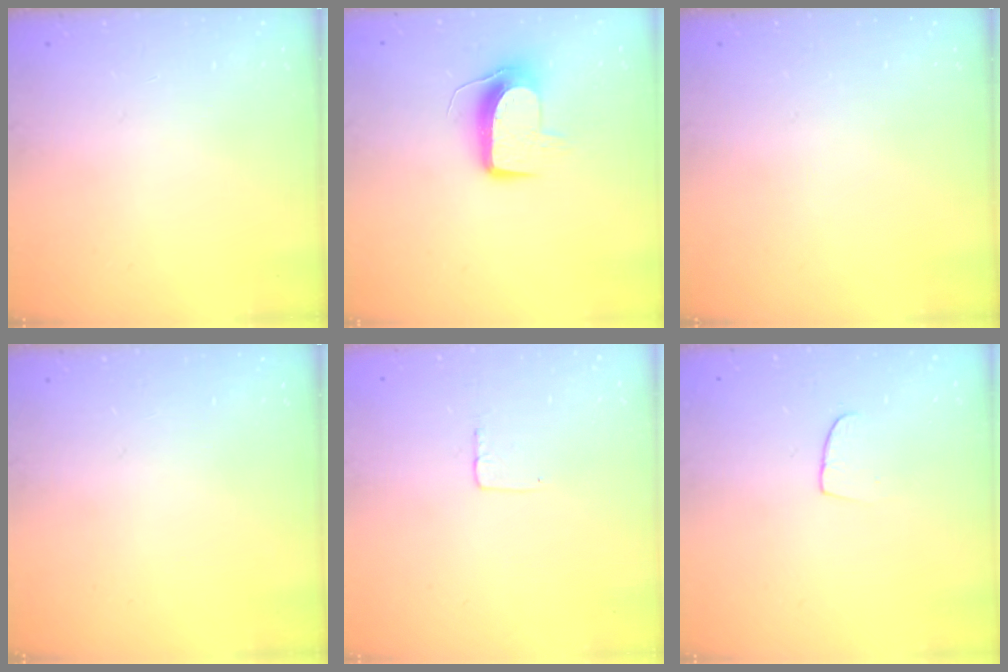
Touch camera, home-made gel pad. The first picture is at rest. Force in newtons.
{"total": 9.6, "press": 9.6, "slide": 0.2}
{"total": 0.0}
{"total": 0.0}
{"total": 2.7, "press": 2.7, "slide": 0.1}
{"total": 5.8, "press": 5.8, "slide": 0.4}